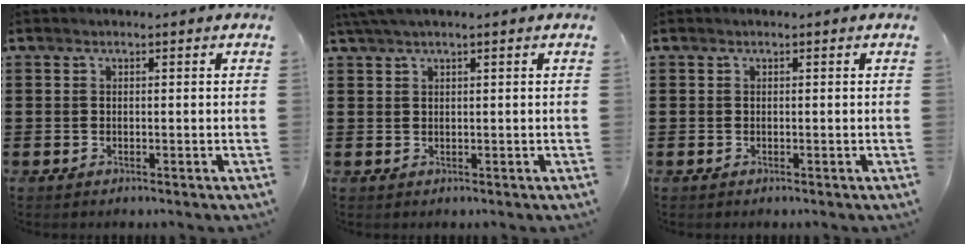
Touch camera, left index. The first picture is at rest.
{"total": 1.6, "force": [1.0, 0.0, 1.3], "torque": [-0.026, 0.000, 0.018]}
{"total": 0.0}